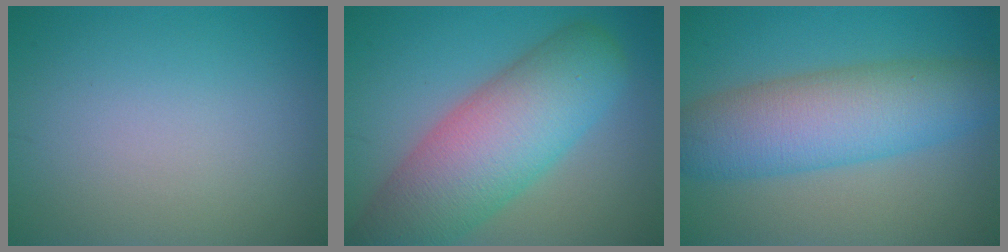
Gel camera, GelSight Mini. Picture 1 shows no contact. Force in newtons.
{"total": 10.3, "press": 10.3, "slide": 0.5}
{"total": 8.3, "press": 8.2, "slide": 0.4}